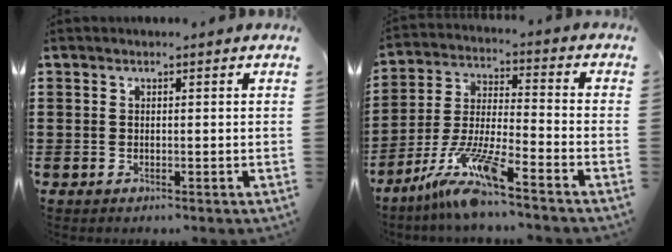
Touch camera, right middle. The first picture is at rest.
{"total": 10.6, "force": [-8.1, 0.4, 6.8], "torque": [-0.149, -0.008, -0.163]}